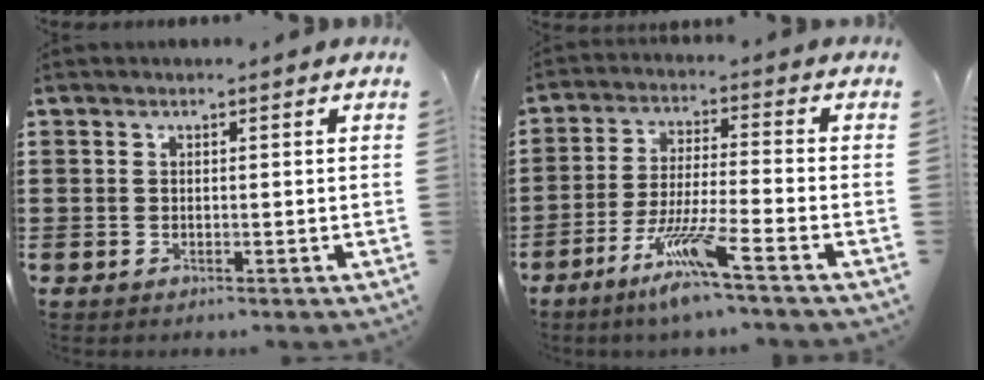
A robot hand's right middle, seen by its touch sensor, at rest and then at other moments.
{"total": 8.5, "force": [-5.9, 0.0, 6.1], "torque": [-0.123, -0.013, -0.114]}